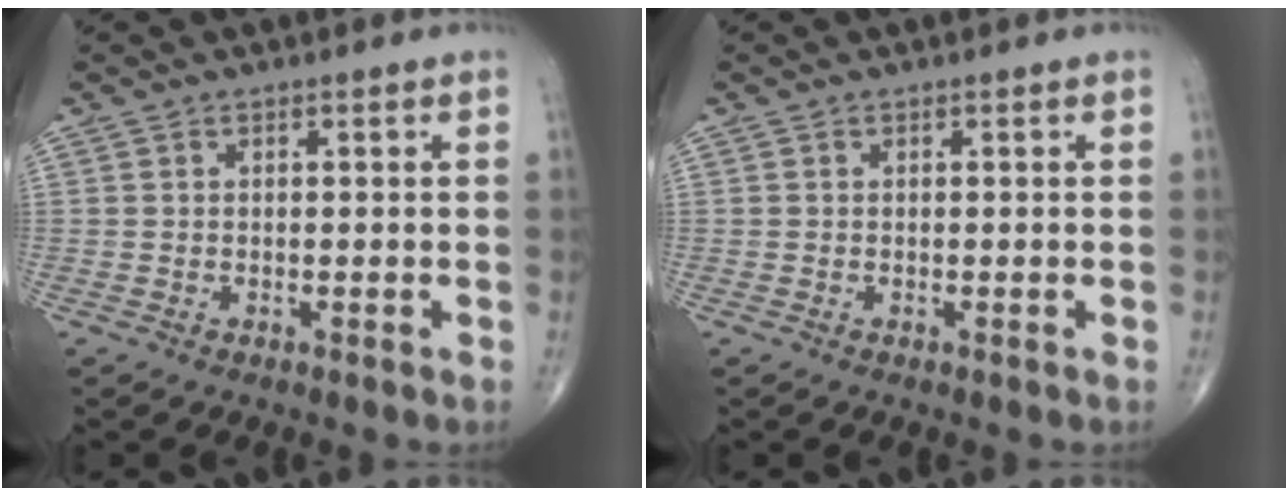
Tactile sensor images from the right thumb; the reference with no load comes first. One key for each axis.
{"total": 0.0}